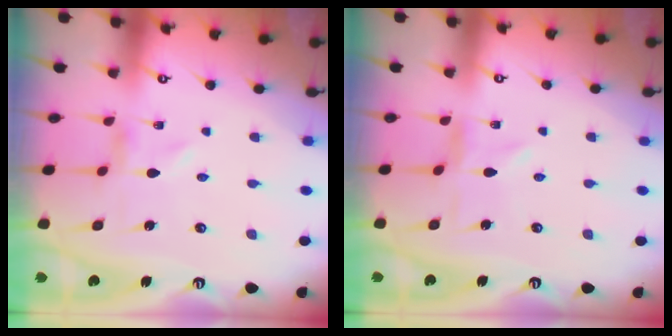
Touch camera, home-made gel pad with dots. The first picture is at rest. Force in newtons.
{"total": 1.3, "press": 1.2, "slide": 0.3}